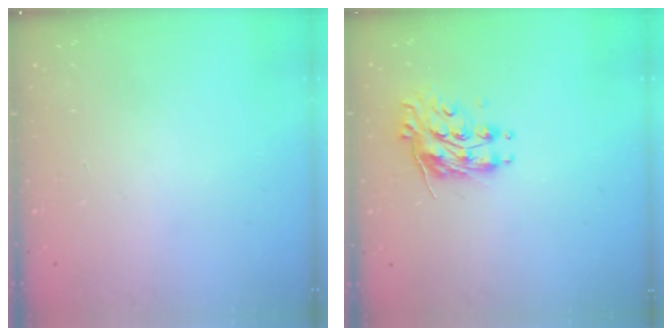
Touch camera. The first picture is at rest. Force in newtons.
{"total": 10.4, "press": 10.4, "slide": 0.5}